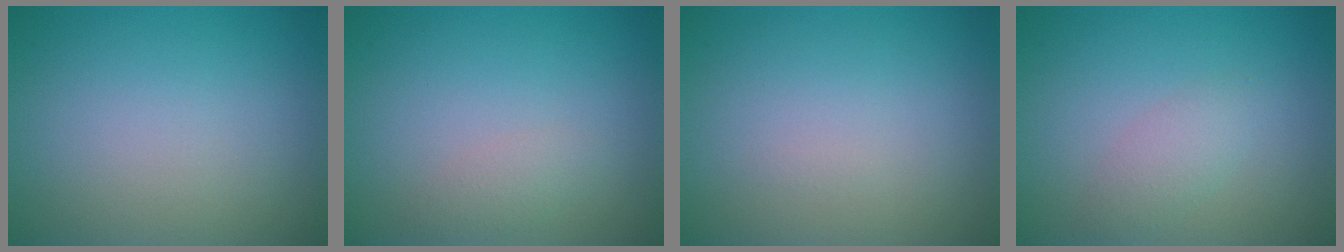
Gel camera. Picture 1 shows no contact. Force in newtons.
{"total": 1.1, "press": 1.1, "slide": 0.0}
{"total": 0.0}
{"total": 1.8, "press": 1.8, "slide": 0.1}